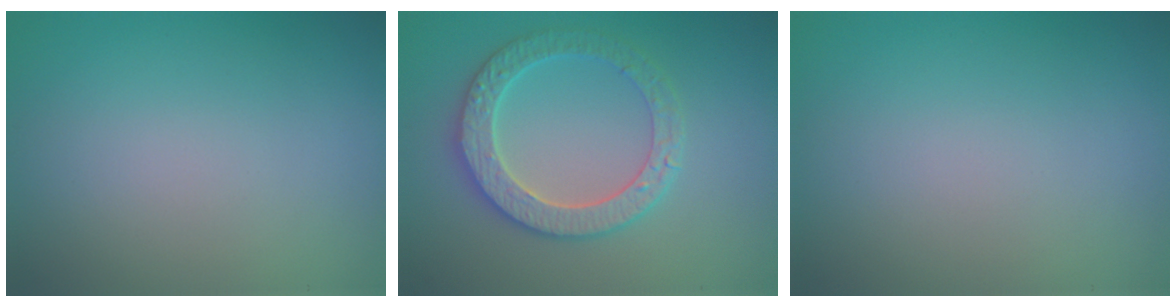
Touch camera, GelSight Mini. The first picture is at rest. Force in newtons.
{"total": 4.2, "press": 4.0, "slide": 1.0}
{"total": 0.0}